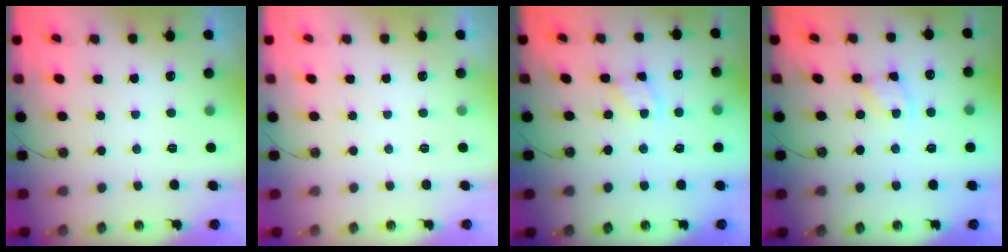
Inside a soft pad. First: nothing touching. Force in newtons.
{"total": 0.0}
{"total": 2.3, "press": 2.3, "slide": 0.1}
{"total": 2.5, "press": 2.5, "slide": 0.1}